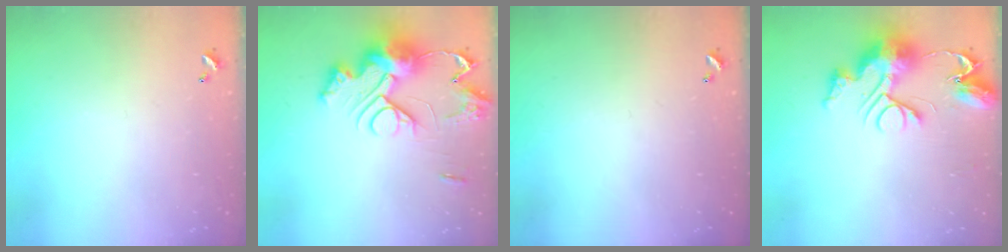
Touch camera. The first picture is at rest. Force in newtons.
{"total": 18.2, "press": 18.1, "slide": 0.9}
{"total": 0.0}
{"total": 12.5, "press": 12.4, "slide": 1.2}